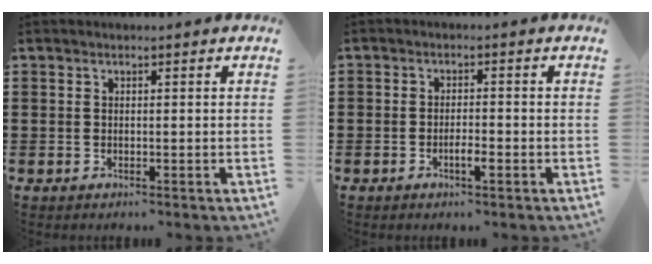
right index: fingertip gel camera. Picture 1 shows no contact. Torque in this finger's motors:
{"motor_torque": [0.22, -0.16, 0.01, 0.04]}